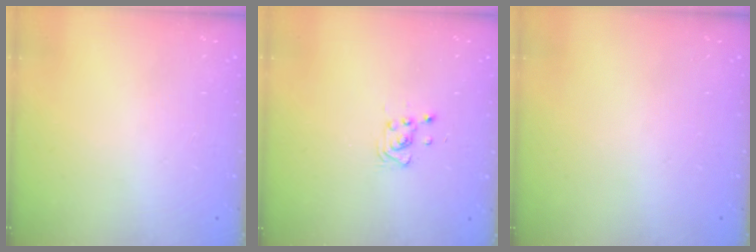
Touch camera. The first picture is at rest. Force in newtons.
{"total": 4.4, "press": 4.2, "slide": 1.1}
{"total": 0.0}